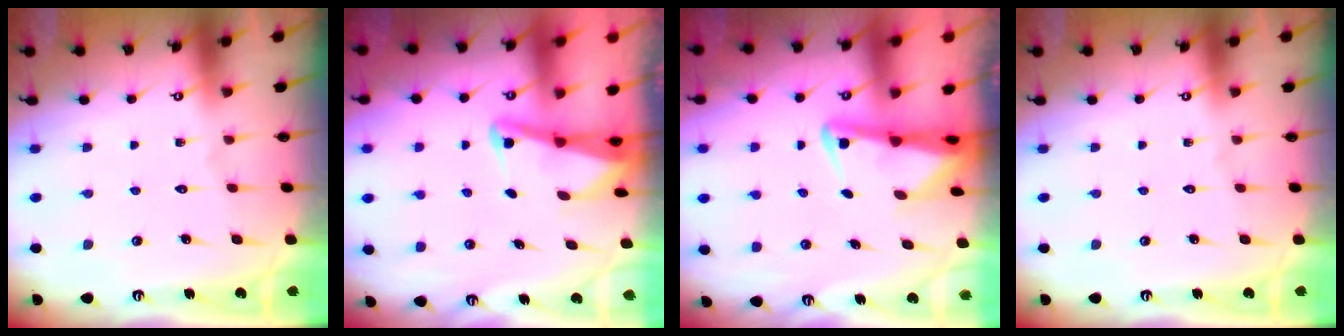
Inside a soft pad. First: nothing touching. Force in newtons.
{"total": 2.5, "press": 2.5, "slide": 0.6}
{"total": 2.8, "press": 2.7, "slide": 0.6}
{"total": 0.0}